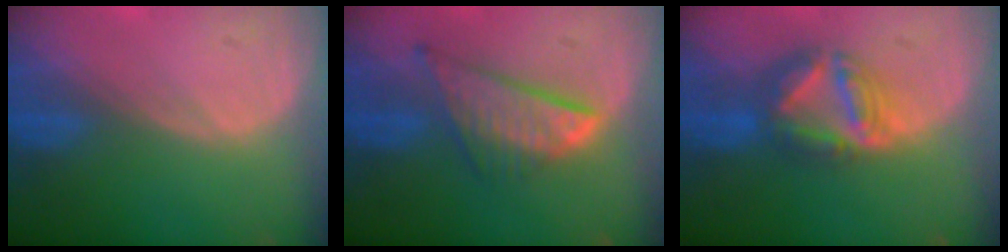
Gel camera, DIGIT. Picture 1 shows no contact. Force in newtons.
{"total": 8.3, "press": 7.1, "slide": 4.2}
{"total": 7.7, "press": 6.7, "slide": 3.9}